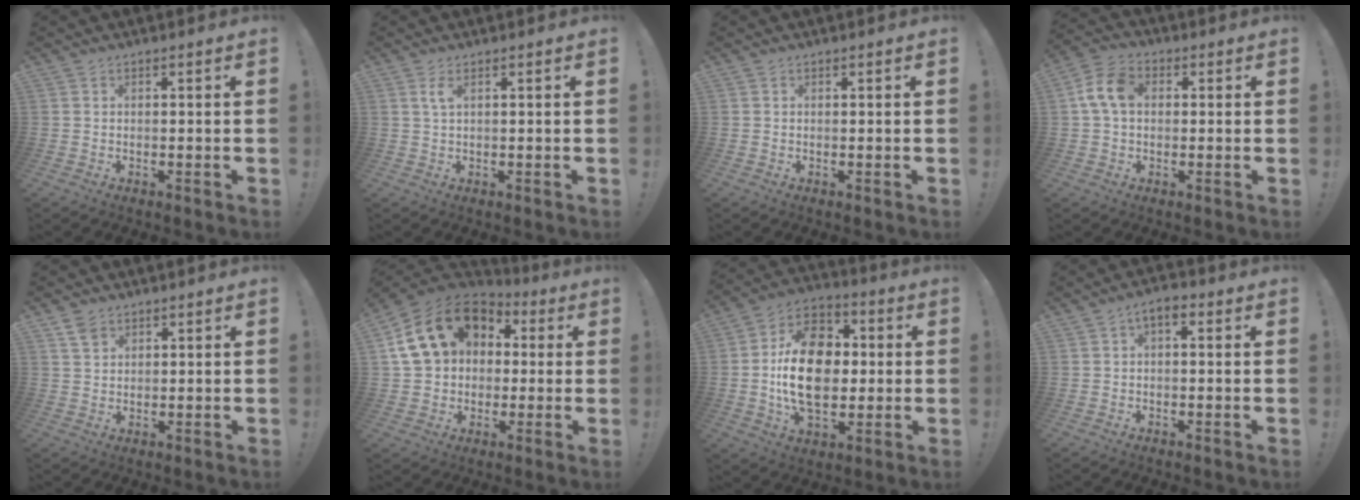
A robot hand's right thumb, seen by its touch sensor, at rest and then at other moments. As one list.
[{"total": 2.5, "force": [1.1, 0.5, 2.2], "torque": [-0.040, -0.001, 0.017]}, {"total": 0.0}, {"total": 9.3, "force": [1.3, 6.5, 6.5], "torque": [-0.127, 0.019, 0.029]}, {"total": 3.4, "force": [2.3, 2.1, 1.4], "torque": [-0.009, -0.013, 0.041]}, {"total": 18.9, "force": [5.8, 14.6, 10.5], "torque": [-0.176, -0.007, 0.120]}, {"total": 20.9, "force": [-0.3, 14.3, 15.2], "torque": [-0.252, 0.012, 0.000]}, {"total": 3.3, "force": [0.2, 1.6, 2.8], "torque": [-0.044, 0.003, 0.001]}]